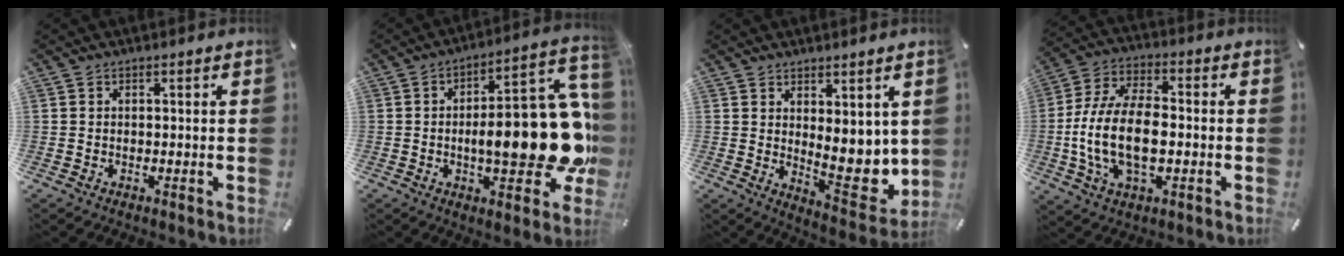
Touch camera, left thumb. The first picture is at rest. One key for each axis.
{"total": 24.2, "fx": -2.2, "fy": 8.3, "fz": 22.6, "tx": -0.305, "ty": -0.008, "tz": -0.019}
{"total": 10.2, "fx": 1.8, "fy": 5.4, "fz": 8.4, "tx": -0.094, "ty": -0.043, "tz": 0.045}
{"total": 15.1, "fx": -2.7, "fy": 8.5, "fz": 12.2, "tx": -0.261, "ty": 0.002, "tz": -0.050}